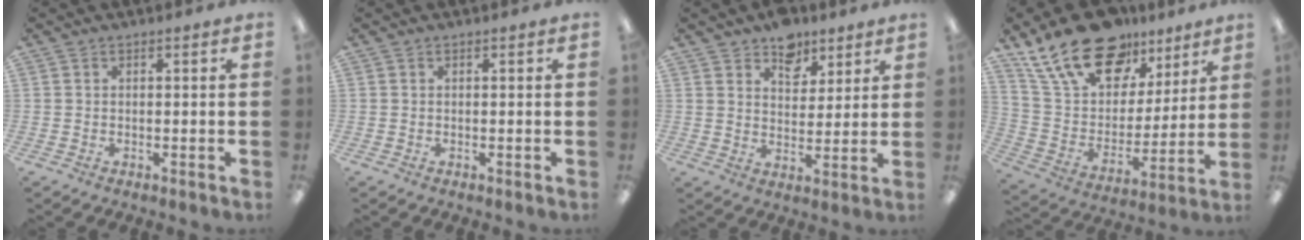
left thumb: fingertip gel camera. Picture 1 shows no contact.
{"total": 0.0}
{"total": 7.9, "force": [6.0, 4.9, 1.7], "torque": [-0.006, -0.040, 0.105]}
{"total": 22.0, "force": [15.3, 12.0, 10.2], "torque": [-0.188, -0.085, 0.278]}